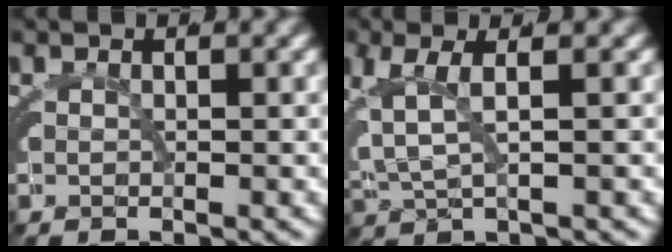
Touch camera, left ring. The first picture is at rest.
{"total": 2.7, "force": [0.5, 1.7, 2.1], "torque": [-0.069, -0.013, 0.019]}